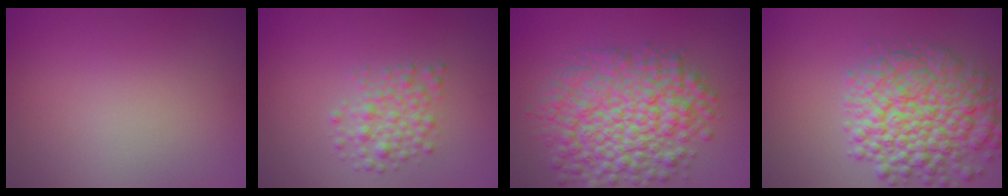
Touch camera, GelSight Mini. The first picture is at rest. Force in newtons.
{"total": 2.7, "press": 2.7, "slide": 0.1}
{"total": 9.6, "press": 9.6, "slide": 0.3}
{"total": 8.9, "press": 8.9, "slide": 0.4}